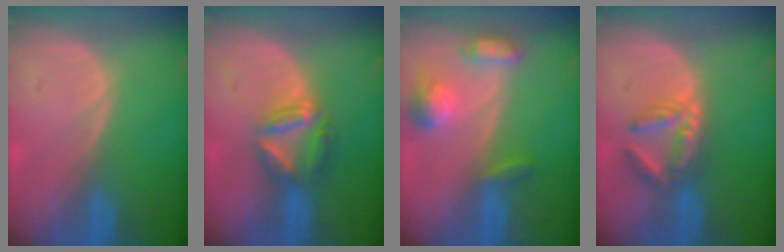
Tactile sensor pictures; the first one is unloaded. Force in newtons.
{"total": 6.2, "press": 5.6, "slide": 2.7}
{"total": 5.9, "press": 5.8, "slide": 1.2}
{"total": 5.9, "press": 5.2, "slide": 2.8}